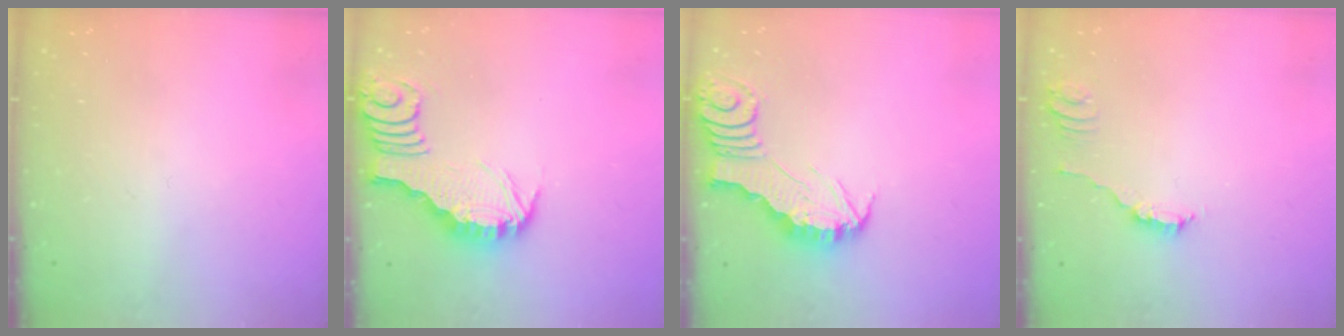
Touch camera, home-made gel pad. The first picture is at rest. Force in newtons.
{"total": 3.2, "press": 3.2, "slide": 0.4}
{"total": 2.6, "press": 2.6, "slide": 0.2}
{"total": 1.8, "press": 1.8, "slide": 0.3}